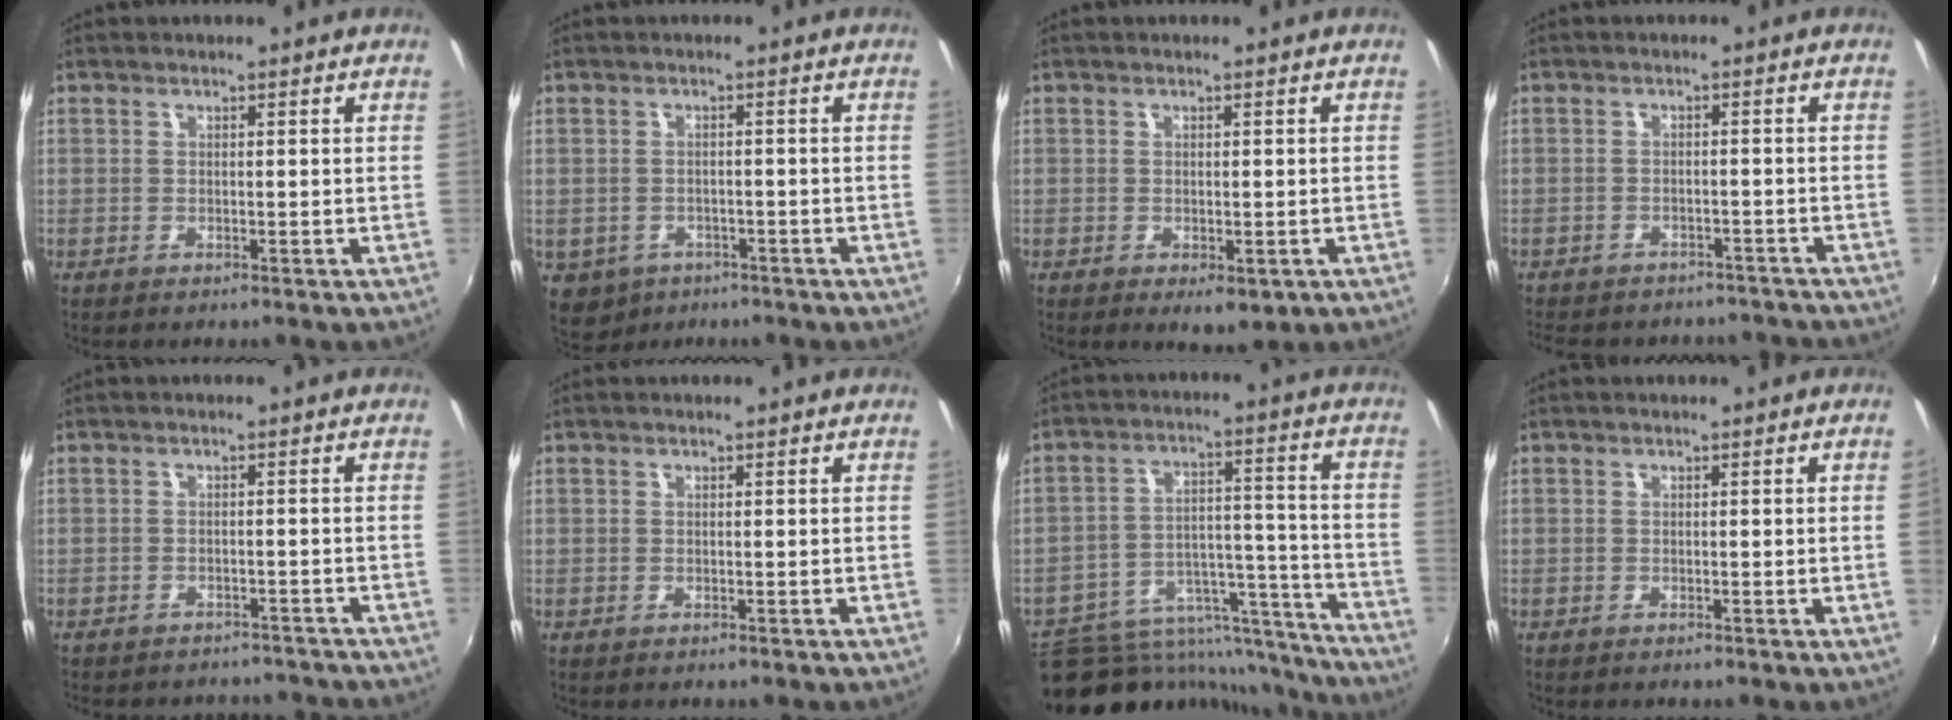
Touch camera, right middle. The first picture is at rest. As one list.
[{"total": 6.6, "force": [-3.1, 5.3, 2.4], "torque": [-0.063, -0.015, -0.036]}, {"total": 3.3, "force": [-1.1, 1.9, 2.4], "torque": [-0.041, -0.014, -0.012]}, {"total": 13.6, "force": [-11.7, 5.2, 4.4], "torque": [-0.104, -0.001, -0.146]}, {"total": 10.1, "force": [-9.1, 3.5, 2.7], "torque": [-0.065, -0.003, -0.112]}, {"total": 0.0}, {"total": 21.1, "force": [-17.2, 9.8, 7.3], "torque": [-0.126, 0.040, -0.216]}, {"total": 1.1, "force": [0.1, -0.7, 0.9], "torque": [-0.007, -0.009, 0.004]}]